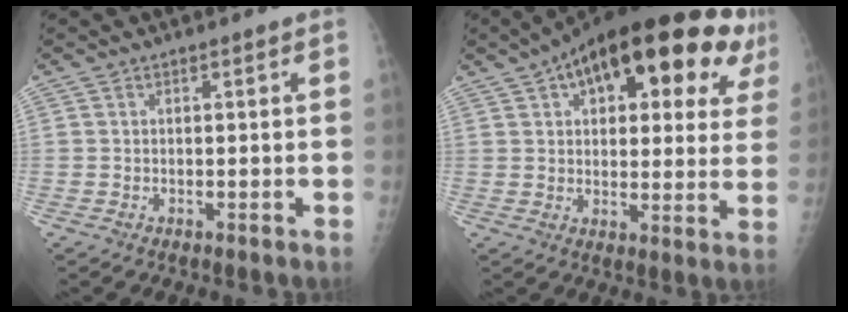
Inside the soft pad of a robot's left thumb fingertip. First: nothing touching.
{"total": 26.3, "force": [12.0, 11.7, 20.2], "torque": [-0.264, 0.022, 0.164]}